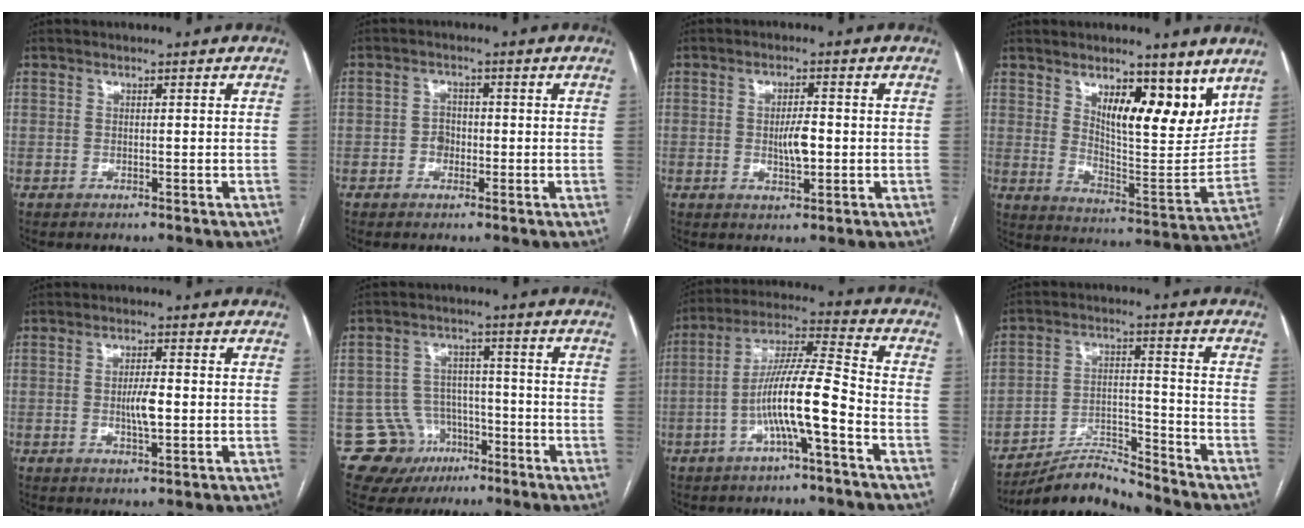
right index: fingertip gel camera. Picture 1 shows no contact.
{"total": 2.4, "force": [-0.7, 1.9, 1.2], "torque": [-0.013, 0.008, -0.013]}
{"total": 4.0, "force": [-0.4, 1.0, 3.9], "torque": [-0.067, -0.002, -0.004]}
{"total": 13.1, "force": [8.0, 4.1, 9.6], "torque": [-0.133, -0.017, 0.134]}
{"total": 3.8, "force": [-0.4, 0.6, 3.7], "torque": [-0.069, -0.002, -0.005]}
{"total": 9.4, "force": [-4.8, 8.0, 0.7], "torque": [-0.007, 0.036, -0.061]}
{"total": 11.4, "force": [-4.0, 0.5, 10.6], "torque": [-0.197, 0.023, -0.075]}
{"total": 8.0, "force": [-8.0, 0.1, 0.6], "torque": [-0.011, 0.017, -0.145]}